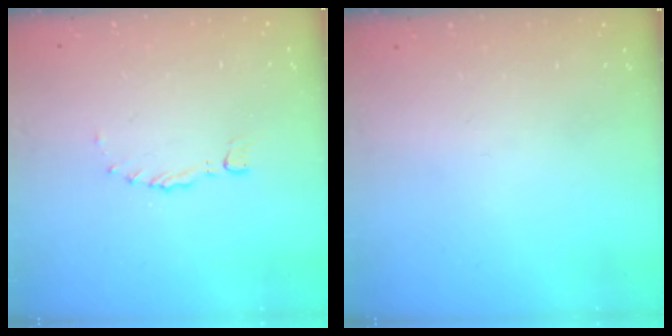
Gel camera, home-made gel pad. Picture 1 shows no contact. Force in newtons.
{"total": 0.0}